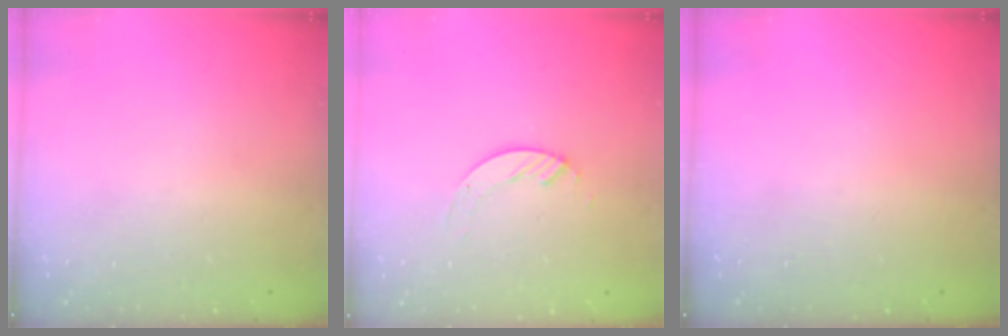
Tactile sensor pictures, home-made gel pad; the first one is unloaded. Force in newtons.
{"total": 3.4, "press": 3.4, "slide": 0.4}
{"total": 0.0}